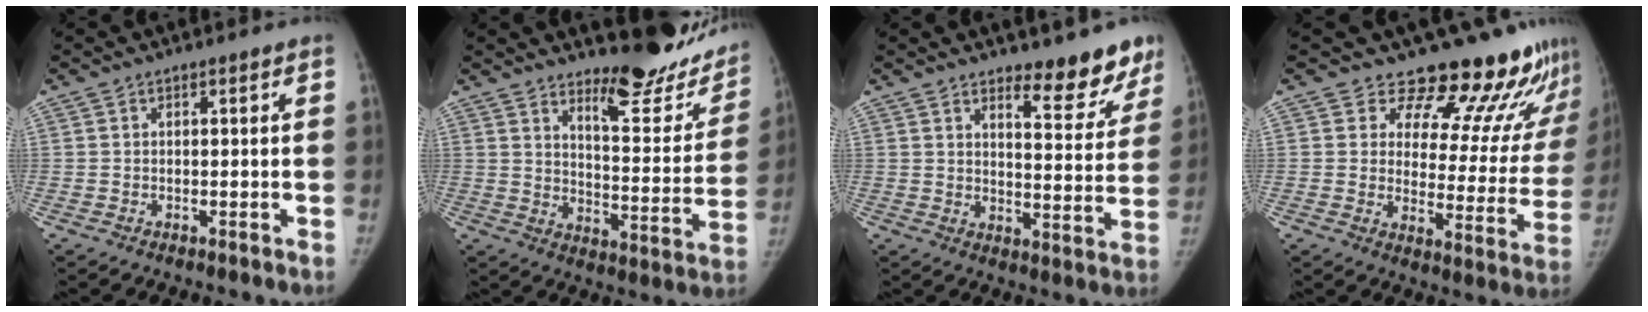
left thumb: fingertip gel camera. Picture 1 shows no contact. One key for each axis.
{"total": 18.9, "fx": 15.5, "fy": 5.9, "fz": 9.2, "tx": -0.073, "ty": -0.134, "tz": 0.203}
{"total": 9.9, "fx": 7.8, "fy": 3.2, "fz": 5.2, "tx": -0.026, "ty": -0.061, "tz": 0.107}
{"total": 18.8, "fx": 16.7, "fy": 6.7, "fz": 5.1, "tx": 0.000, "ty": -0.134, "tz": 0.200}